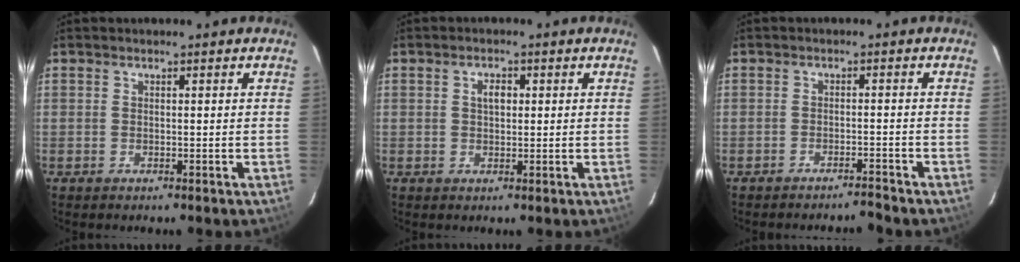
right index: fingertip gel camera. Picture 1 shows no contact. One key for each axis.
{"total": 2.4, "fx": 0.6, "fy": 1.5, "fz": 1.8, "tx": -0.029, "ty": 0.007, "tz": 0.009}
{"total": 2.3, "fx": -2.3, "fy": -0.1, "fz": 0.3, "tx": -0.014, "ty": 0.001, "tz": -0.033}